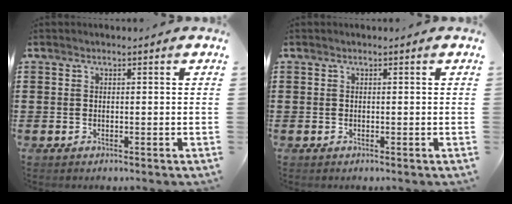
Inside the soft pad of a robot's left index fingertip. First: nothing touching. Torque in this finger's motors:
{"motor_torque": [0.00, 0.00, 0.00, 0.00]}